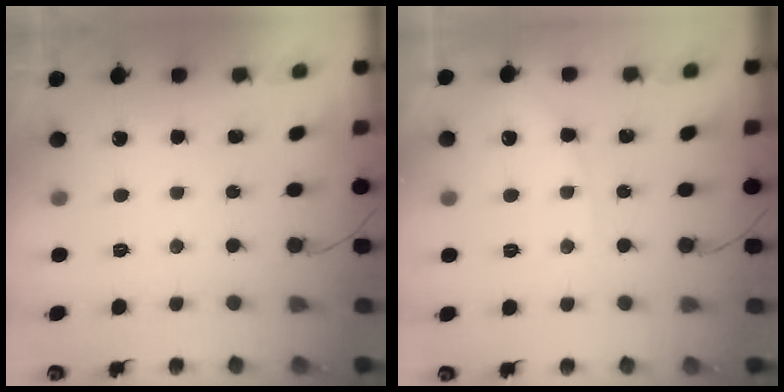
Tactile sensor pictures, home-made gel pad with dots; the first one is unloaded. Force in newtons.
{"total": 5.4, "press": 5.3, "slide": 0.9}